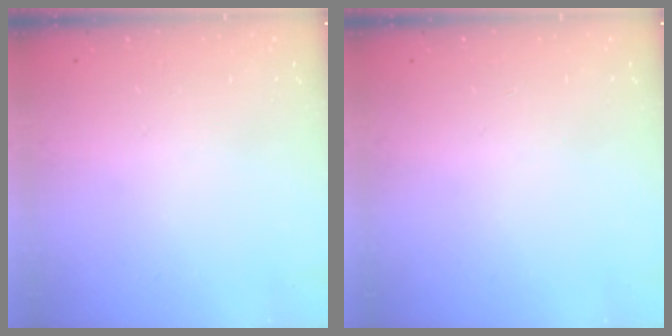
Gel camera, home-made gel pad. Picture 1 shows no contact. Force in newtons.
{"total": 0.0}